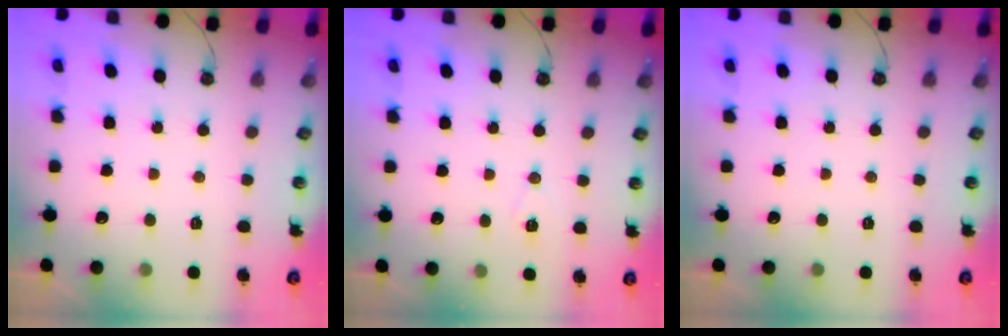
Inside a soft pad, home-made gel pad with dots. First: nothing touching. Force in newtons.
{"total": 5.7, "press": 3.6, "slide": 4.4}
{"total": 0.0}